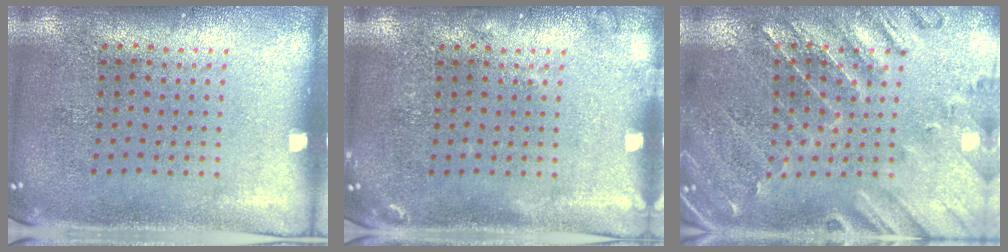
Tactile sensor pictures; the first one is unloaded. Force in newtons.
{"total": 1.2, "press": 1.1, "slide": 0.2}
{"total": 0.6, "press": 0.5, "slide": 0.4}